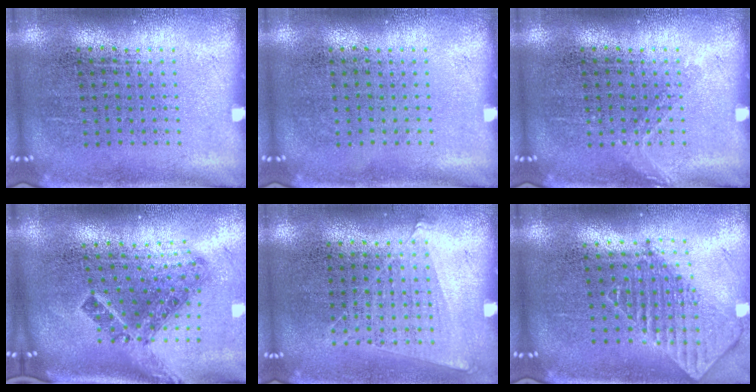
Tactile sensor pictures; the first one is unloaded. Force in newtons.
{"total": 0.0}
{"total": 0.9, "press": 0.8, "slide": 0.3}
{"total": 1.9, "press": 1.3, "slide": 1.4}
{"total": 1.0, "press": 0.9, "slide": 0.4}
{"total": 2.0, "press": 1.5, "slide": 1.3}